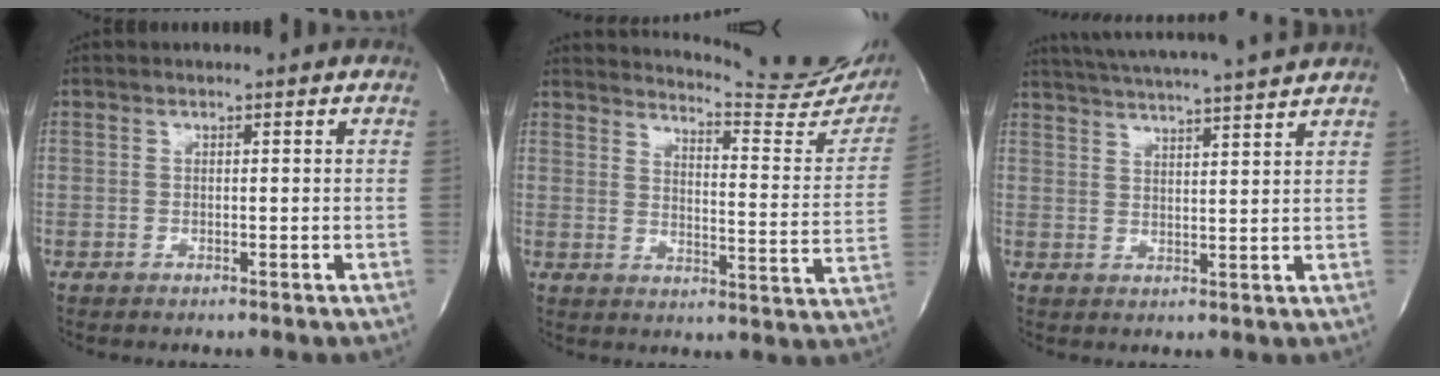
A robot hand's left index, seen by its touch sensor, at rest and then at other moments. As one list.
[{"total": 19.6, "force": [18.5, 2.1, 6.1], "torque": [-0.090, -0.105, 0.209]}, {"total": 15.1, "force": [13.9, -0.9, 5.9], "torque": [-0.115, -0.006, 0.195]}]